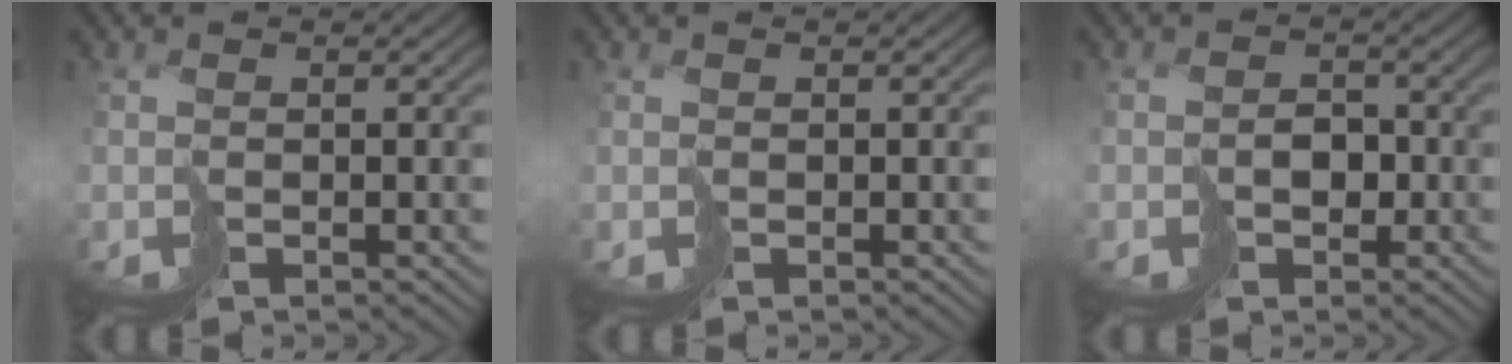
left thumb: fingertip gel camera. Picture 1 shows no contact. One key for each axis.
{"total": 0.0}
{"total": 2.5, "fx": -1.1, "fy": 2.1, "fz": 0.8, "tx": -0.001, "ty": 0.004, "tz": -0.018}